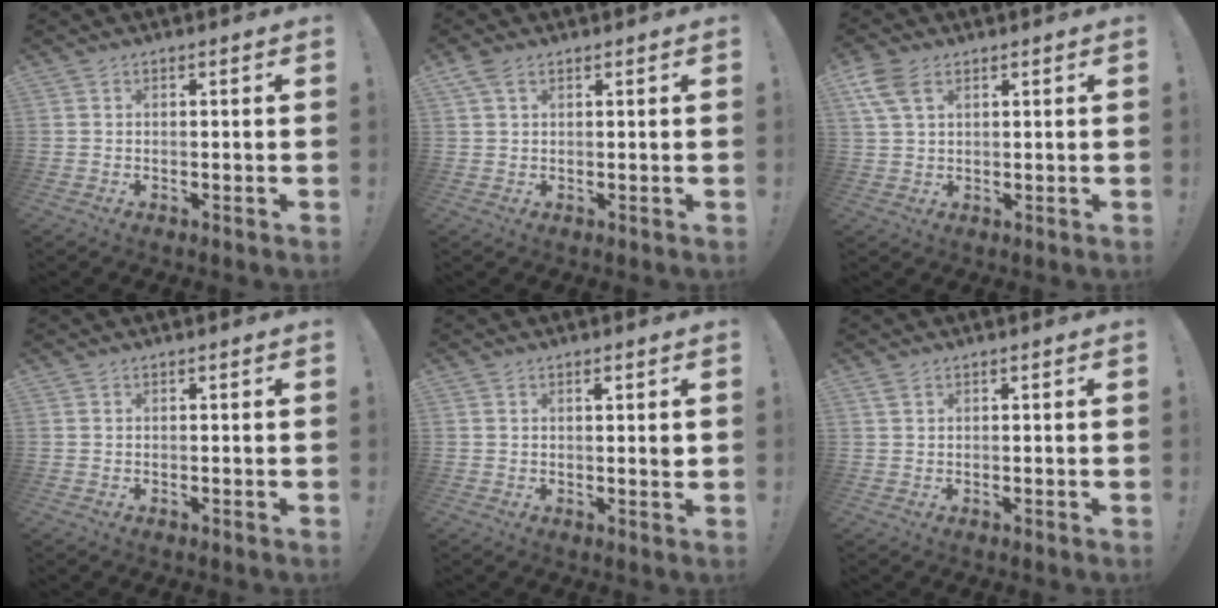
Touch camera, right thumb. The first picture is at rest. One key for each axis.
{"total": 3.1, "fx": 1.8, "fy": 1.5, "fz": 2.0, "tx": -0.035, "ty": -0.003, "tz": 0.032}
{"total": 7.6, "fx": 3.5, "fy": 4.8, "fz": 4.7, "tx": -0.092, "ty": -0.008, "tz": 0.067}
{"total": 0.0}
{"total": 1.5, "fx": 0.7, "fy": 0.2, "fz": 1.4, "tx": -0.013, "ty": -0.004, "tz": 0.007}
{"total": 1.2, "fx": 0.6, "fy": 0.5, "fz": 0.8, "tx": -0.017, "ty": 0.002, "tz": 0.012}